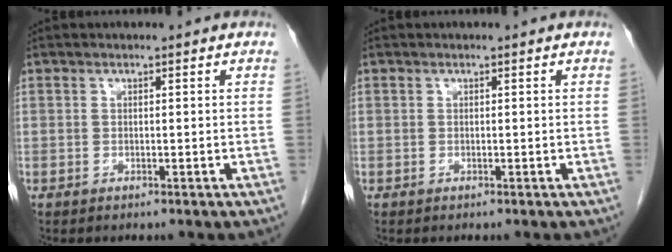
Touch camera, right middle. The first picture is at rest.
{"total": 0.0}